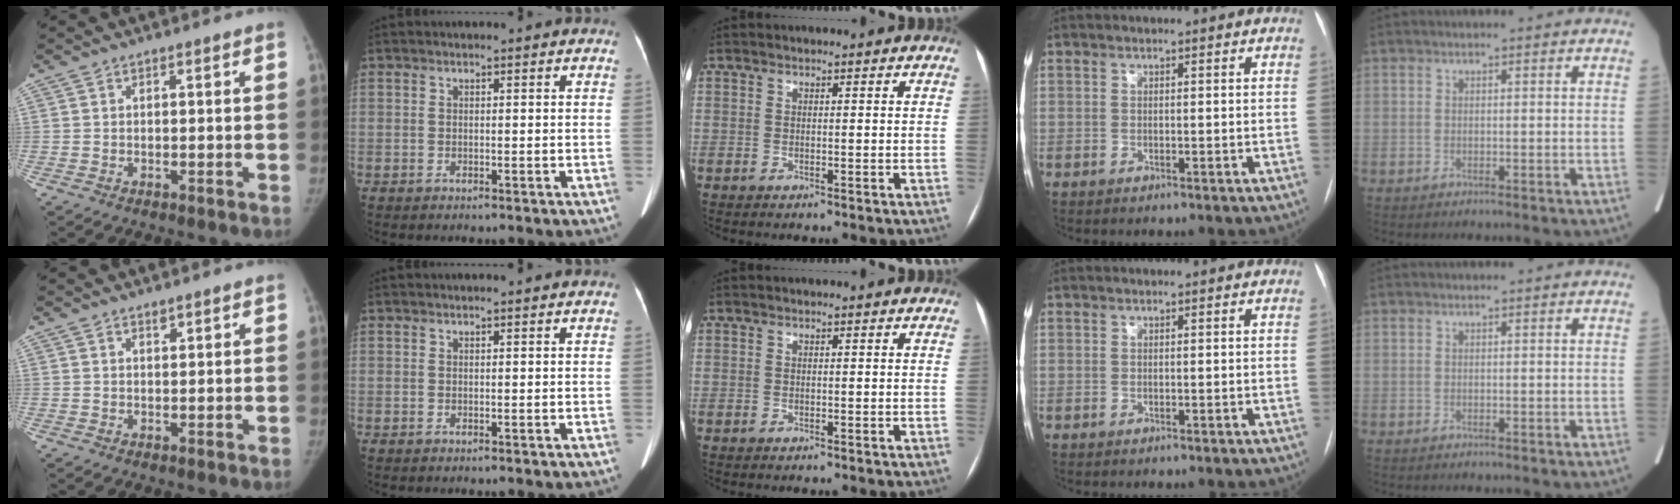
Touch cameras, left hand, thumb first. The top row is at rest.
{"thumb": {"total": 1.0, "force": [0.8, 0.3, 0.5], "torque": [-0.001, -0.006, 0.012]}, "index": {"total": 0.9, "force": [0.8, 0.0, 0.4], "torque": [-0.006, 0.014, 0.015]}}